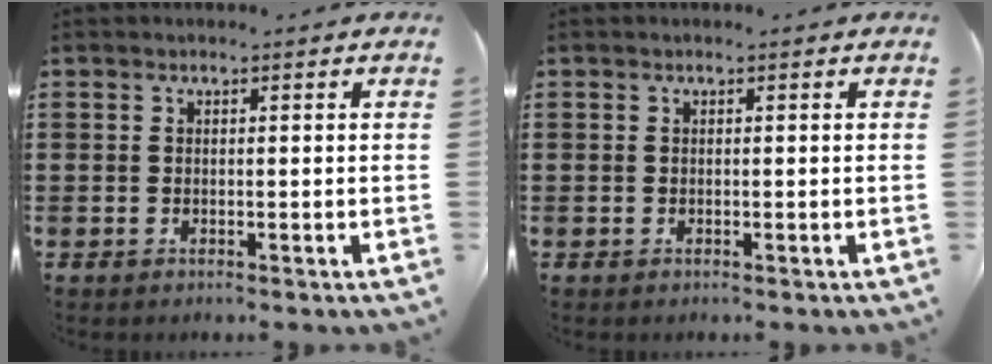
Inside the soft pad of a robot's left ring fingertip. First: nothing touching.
{"total": 0.0}